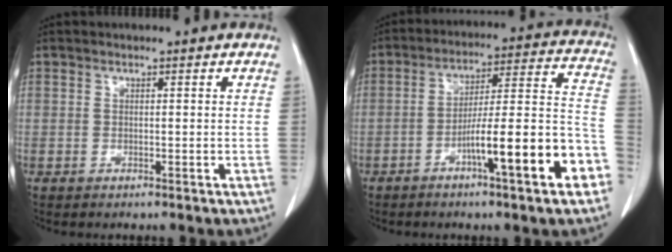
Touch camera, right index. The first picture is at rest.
{"total": 15.8, "force": [-6.9, 1.3, 14.1], "torque": [-0.205, 0.019, -0.104]}